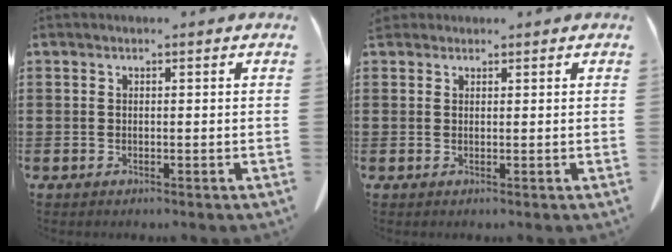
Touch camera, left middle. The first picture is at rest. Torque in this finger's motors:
{"motor_torque": [0.43, -0.27, 0.14, 0.07]}